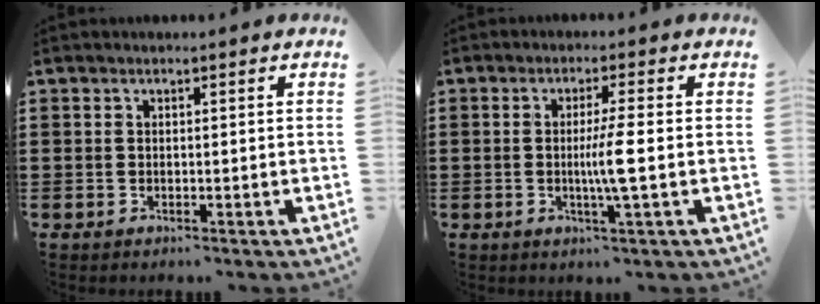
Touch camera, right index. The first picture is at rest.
{"total": 4.7, "force": [-0.5, -0.3, 4.6], "torque": [-0.089, -0.012, -0.016]}